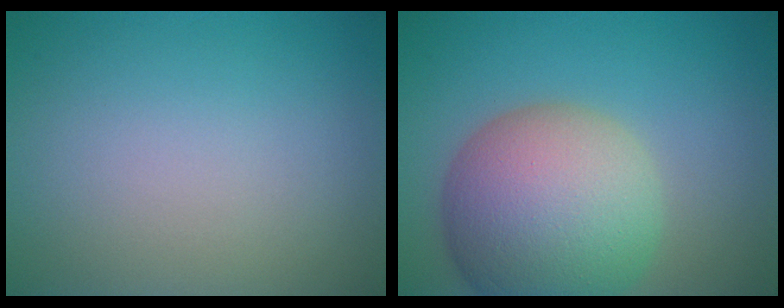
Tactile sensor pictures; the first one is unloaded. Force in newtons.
{"total": 11.4, "press": 11.4, "slide": 0.7}